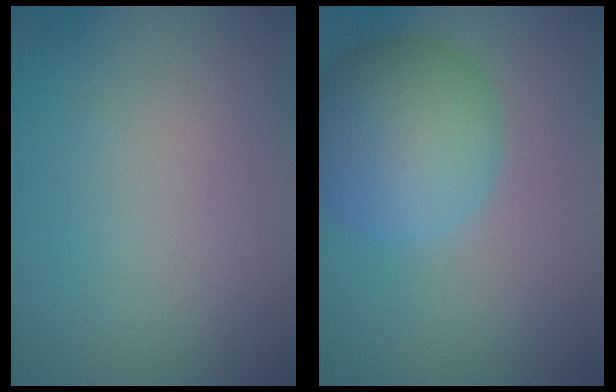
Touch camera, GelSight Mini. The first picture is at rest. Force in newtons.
{"total": 7.5, "press": 7.5, "slide": 0.1}